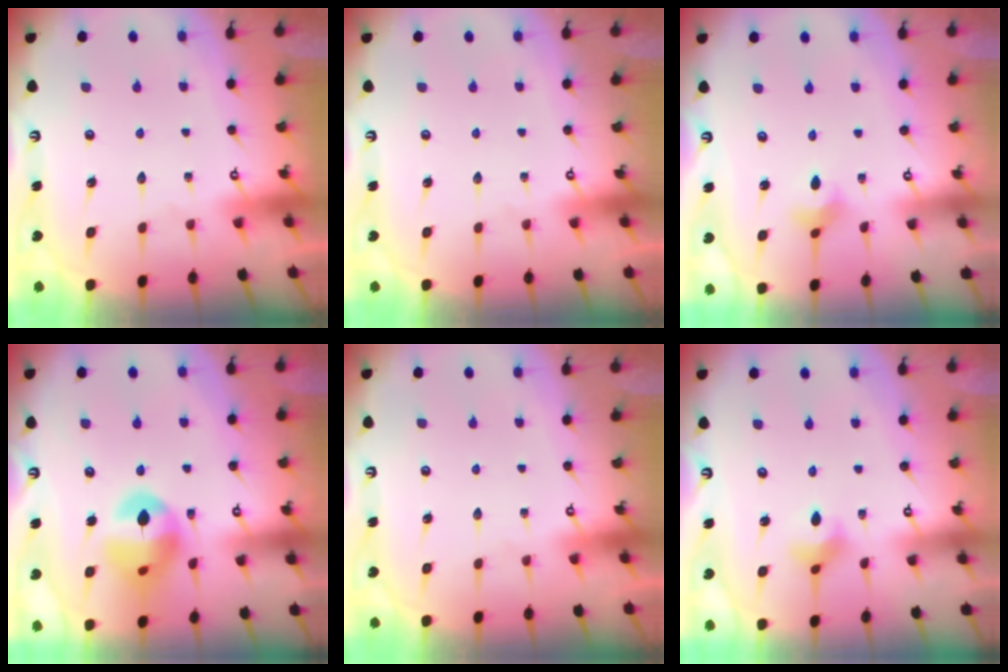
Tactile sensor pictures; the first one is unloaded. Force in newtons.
{"total": 0.0}
{"total": 2.9, "press": 2.8, "slide": 0.6}
{"total": 15.0, "press": 14.9, "slide": 1.7}
{"total": 0.0}
{"total": 3.4, "press": 3.3, "slide": 0.5}